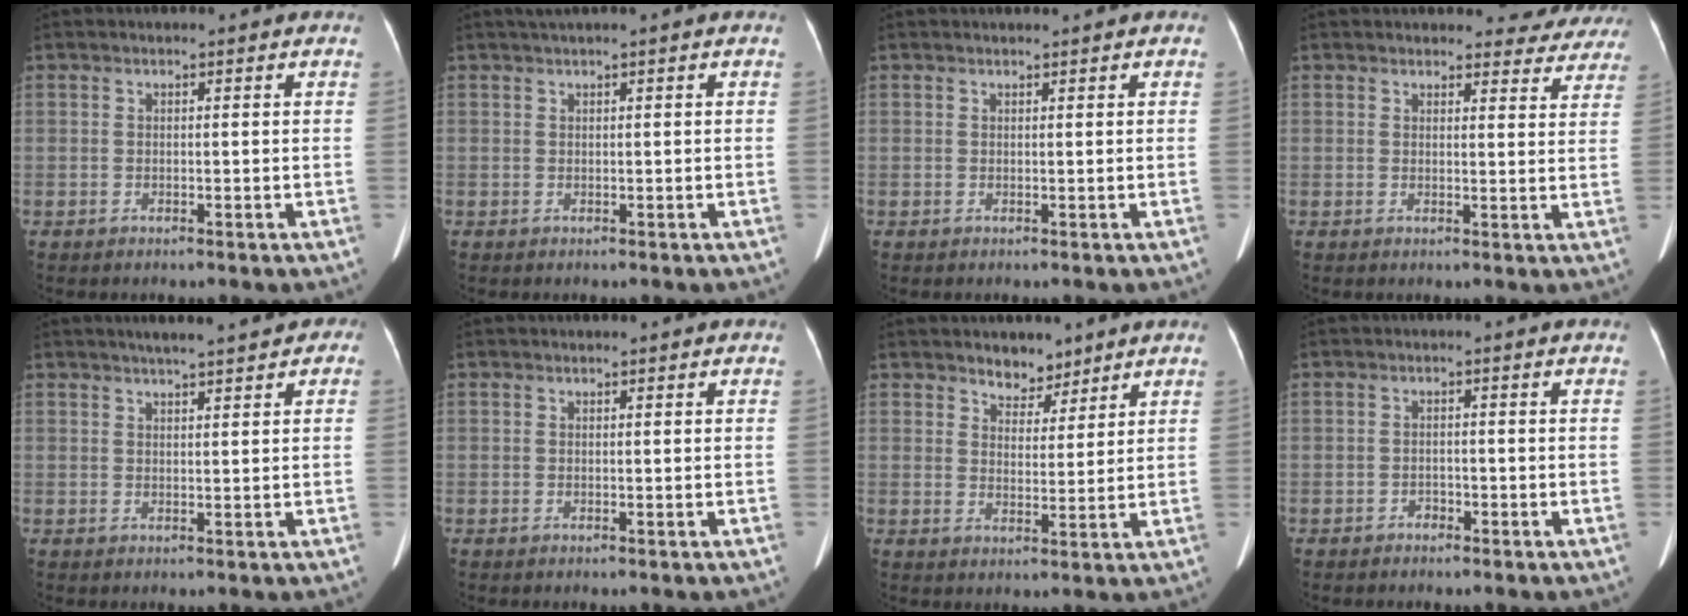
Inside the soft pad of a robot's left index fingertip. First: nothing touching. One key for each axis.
{"total": 0.6, "fx": 0.4, "fy": 0.1, "fz": 0.5, "tx": -0.010, "ty": 0.015, "tz": 0.012}
{"total": 1.0, "fx": 0.9, "fy": 0.2, "fz": 0.4, "tx": -0.005, "ty": 0.019, "tz": 0.014}
{"total": 8.3, "fx": 7.8, "fy": 2.6, "fz": 0.6, "tx": 0.034, "ty": -0.011, "tz": 0.060}
{"total": 6.1, "fx": 4.1, "fy": 1.5, "fz": 4.2, "tx": -0.052, "ty": 0.025, "tz": 0.050}
{"total": 0.0}
{"total": 4.0, "fx": 3.3, "fy": 2.0, "fz": 1.0, "tx": -0.011, "ty": 0.000, "tz": 0.055}
{"total": 1.3, "fx": -1.1, "fy": 0.7, "fz": 0.2, "tx": 0.000, "ty": 0.003, "tz": -0.018}